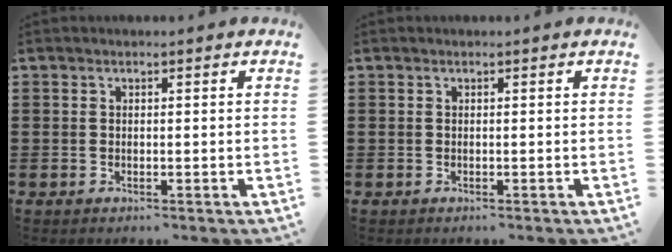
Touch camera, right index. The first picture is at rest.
{"total": 0.0}